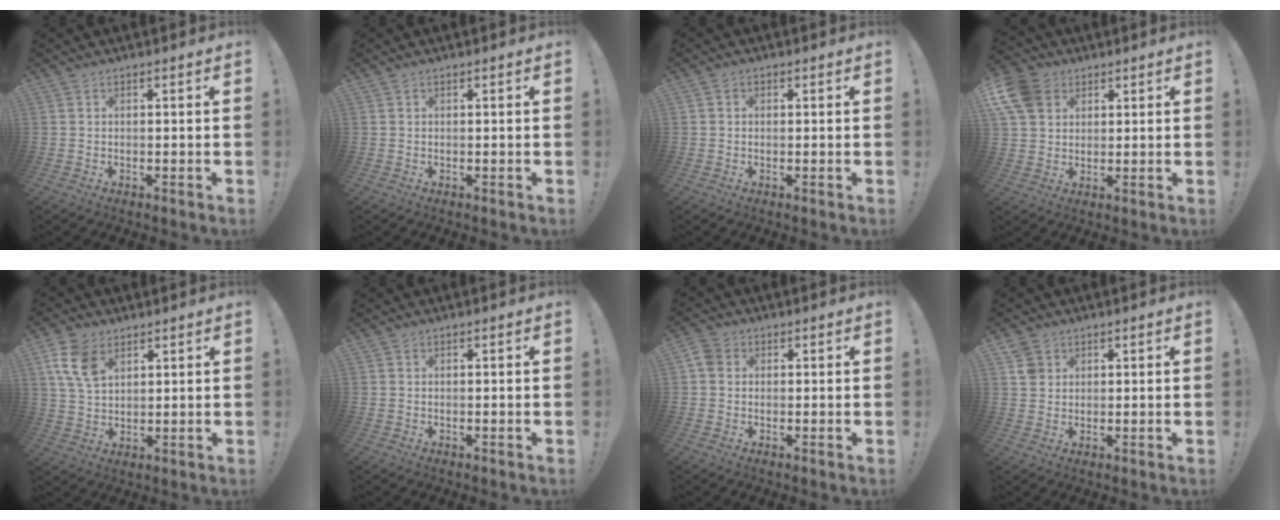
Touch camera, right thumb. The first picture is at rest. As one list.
[{"total": 0.0}, {"total": 1.0, "force": [-0.3, 0.9, 0.5], "torque": [-0.010, 0.006, -0.005]}, {"total": 9.9, "force": [4.2, 7.8, 4.6], "torque": [-0.087, -0.020, 0.084]}, {"total": 9.8, "force": [4.8, 6.2, 5.8], "torque": [-0.114, -0.006, 0.095]}, {"total": 0.0}, {"total": 4.1, "force": [0.7, 3.5, 2.0], "torque": [-0.037, 0.012, 0.017]}, {"total": 3.8, "force": [2.0, 3.1, 0.9], "torque": [-0.012, -0.002, 0.038]}]